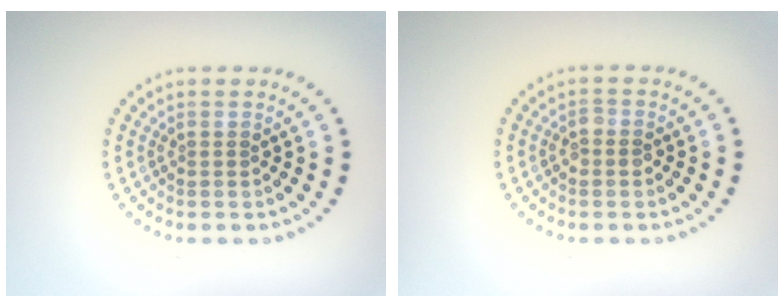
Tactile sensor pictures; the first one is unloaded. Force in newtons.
{"total": 1.2, "press": 1.1, "slide": 0.2}